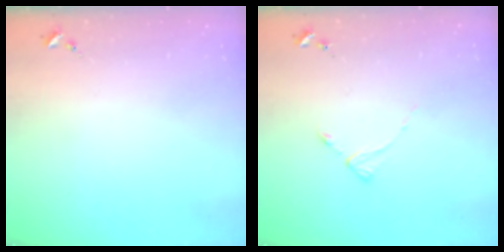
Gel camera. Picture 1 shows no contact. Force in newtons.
{"total": 2.9, "press": 2.8, "slide": 0.4}